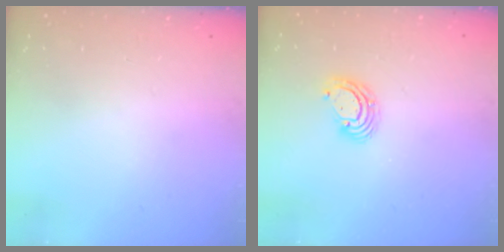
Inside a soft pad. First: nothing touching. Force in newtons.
{"total": 5.2, "press": 5.2, "slide": 0.3}